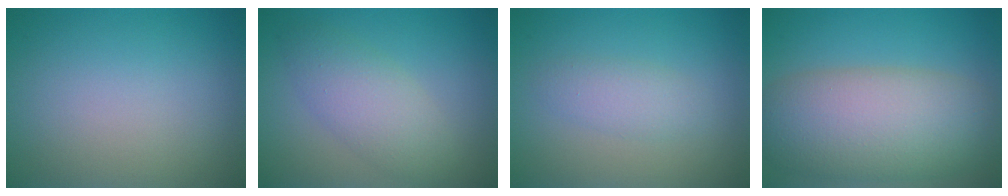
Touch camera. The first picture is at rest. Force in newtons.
{"total": 4.0, "press": 4.0, "slide": 0.2}
{"total": 2.1, "press": 2.1, "slide": 0.1}
{"total": 9.6, "press": 9.6, "slide": 0.3}